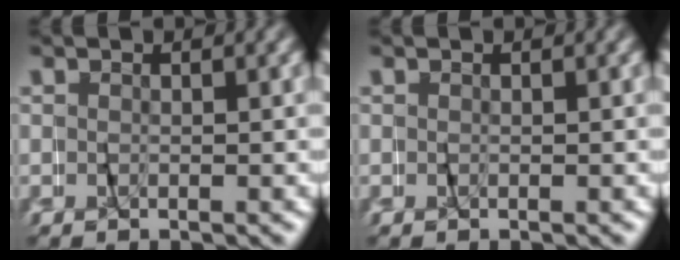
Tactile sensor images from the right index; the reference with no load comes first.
{"total": 0.0}